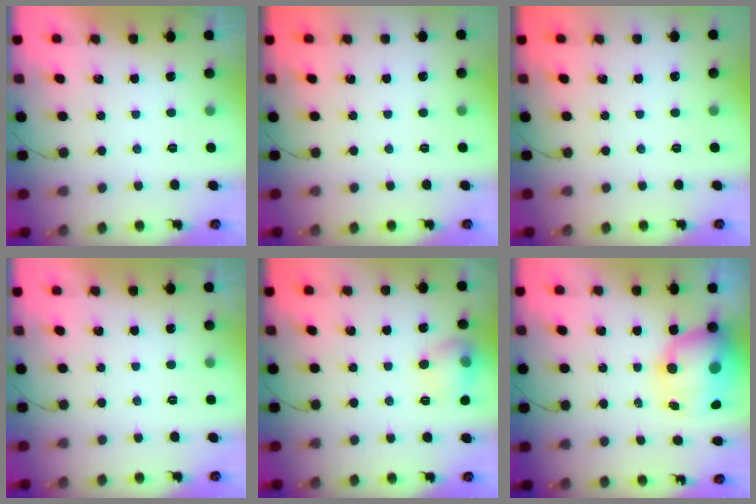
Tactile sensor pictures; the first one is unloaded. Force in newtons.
{"total": 0.0}
{"total": 0.0}
{"total": 0.0}
{"total": 10.1, "press": 10.1, "slide": 0.6}
{"total": 13.2, "press": 12.8, "slide": 3.4}